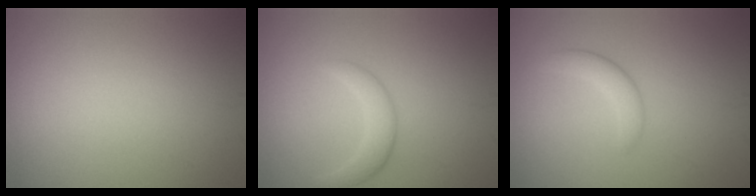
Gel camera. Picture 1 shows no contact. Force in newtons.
{"total": 2.1, "press": 2.1, "slide": 0.1}
{"total": 1.9, "press": 1.9, "slide": 0.0}